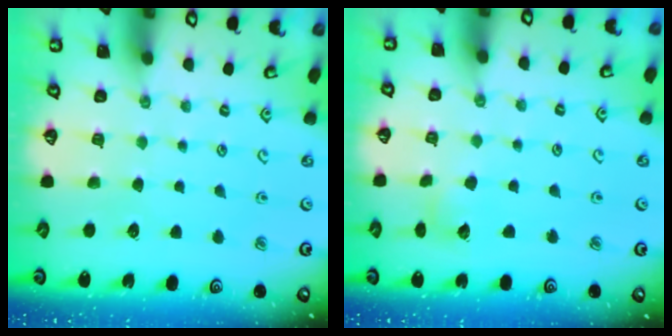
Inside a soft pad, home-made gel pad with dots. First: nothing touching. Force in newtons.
{"total": 2.9, "press": 2.9, "slide": 0.3}